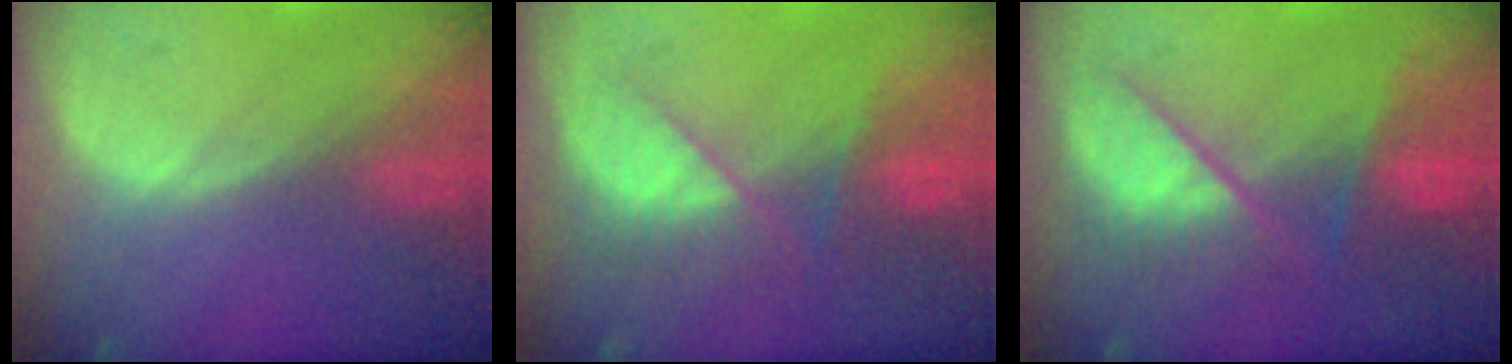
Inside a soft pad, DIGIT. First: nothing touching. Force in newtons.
{"total": 7.7, "press": 7.0, "slide": 3.2}
{"total": 7.9, "press": 7.9, "slide": 0.5}